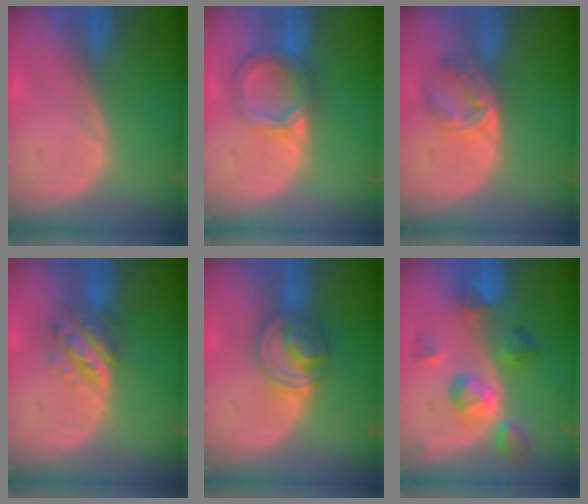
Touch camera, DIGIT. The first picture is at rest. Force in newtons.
{"total": 6.4, "press": 5.7, "slide": 3.0}
{"total": 5.7, "press": 4.7, "slide": 3.3}
{"total": 6.0, "press": 5.3, "slide": 2.8}
{"total": 6.4, "press": 6.1, "slide": 2.0}
{"total": 7.6, "press": 7.5, "slide": 1.4}